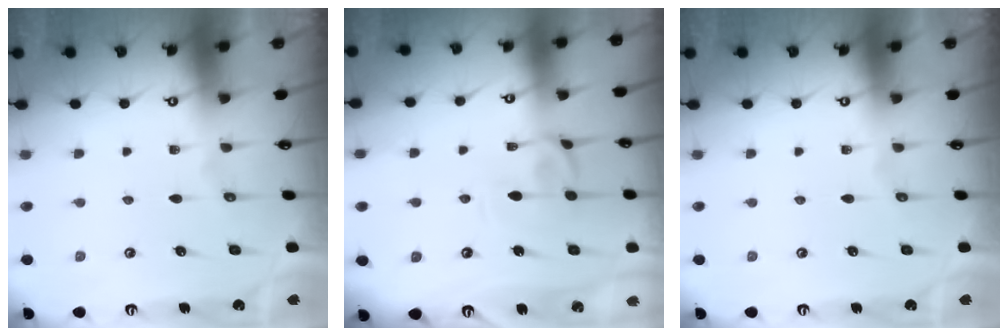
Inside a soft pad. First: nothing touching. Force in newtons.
{"total": 1.2, "press": 1.2, "slide": 0.0}
{"total": 0.0}